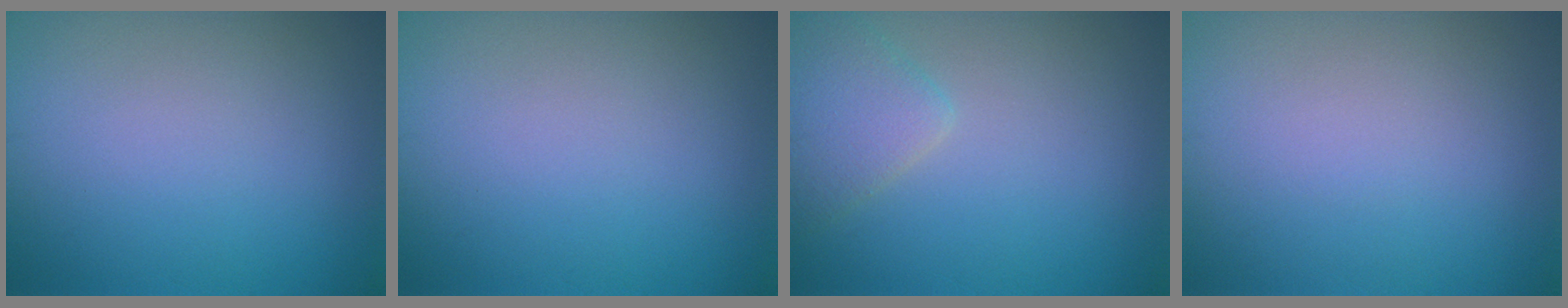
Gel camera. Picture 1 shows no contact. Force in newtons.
{"total": 0.0}
{"total": 2.6, "press": 2.6, "slide": 0.2}
{"total": 0.0}